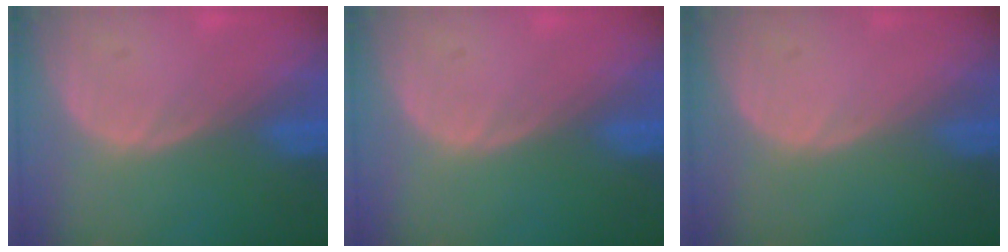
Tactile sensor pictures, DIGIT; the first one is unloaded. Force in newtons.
{"total": 0.0}
{"total": 0.0}